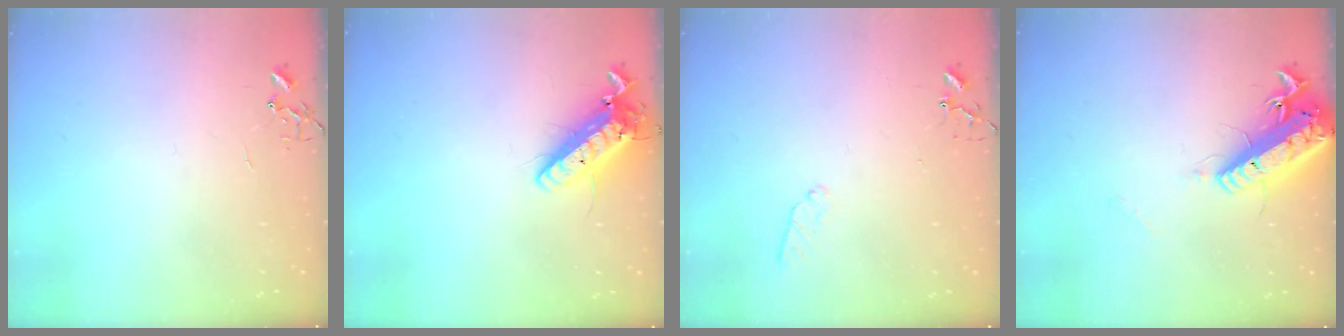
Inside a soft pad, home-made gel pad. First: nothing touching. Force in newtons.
{"total": 15.3, "press": 15.1, "slide": 2.8}
{"total": 6.6, "press": 6.5, "slide": 0.6}
{"total": 18.1, "press": 17.7, "slide": 3.6}